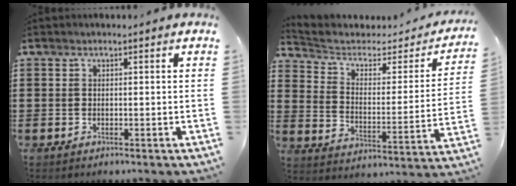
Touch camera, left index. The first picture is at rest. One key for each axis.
{"total": 4.0, "fx": 2.7, "fy": 2.3, "fz": 1.8, "tx": -0.056, "ty": -0.018, "tz": 0.039}